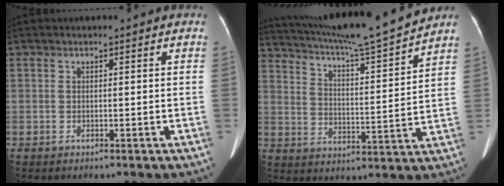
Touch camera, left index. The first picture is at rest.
{"total": 18.4, "force": [16.7, -0.9, 7.7], "torque": [-0.136, -0.021, 0.253]}